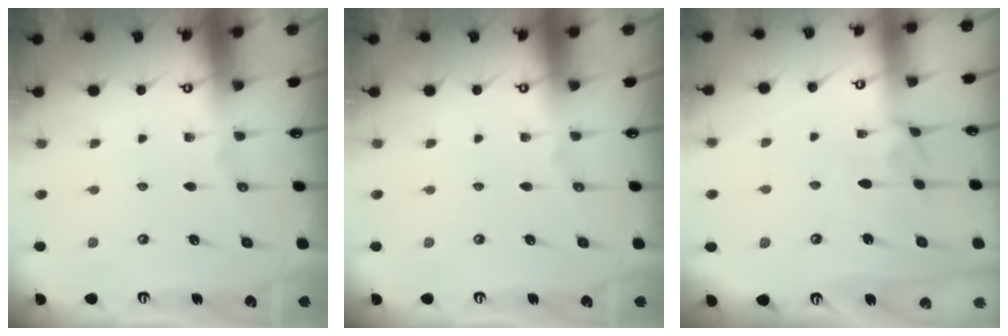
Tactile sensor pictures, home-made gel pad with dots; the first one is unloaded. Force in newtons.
{"total": 0.0}
{"total": 3.4, "press": 3.4, "slide": 0.4}